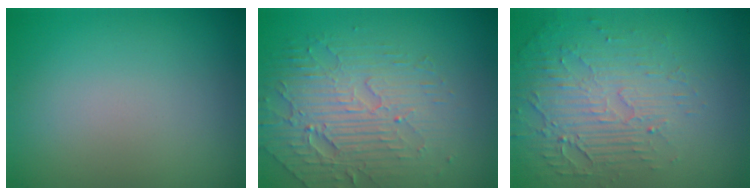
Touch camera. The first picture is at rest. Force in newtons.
{"total": 5.0, "press": 4.2, "slide": 2.8}
{"total": 5.7, "press": 3.3, "slide": 4.6}